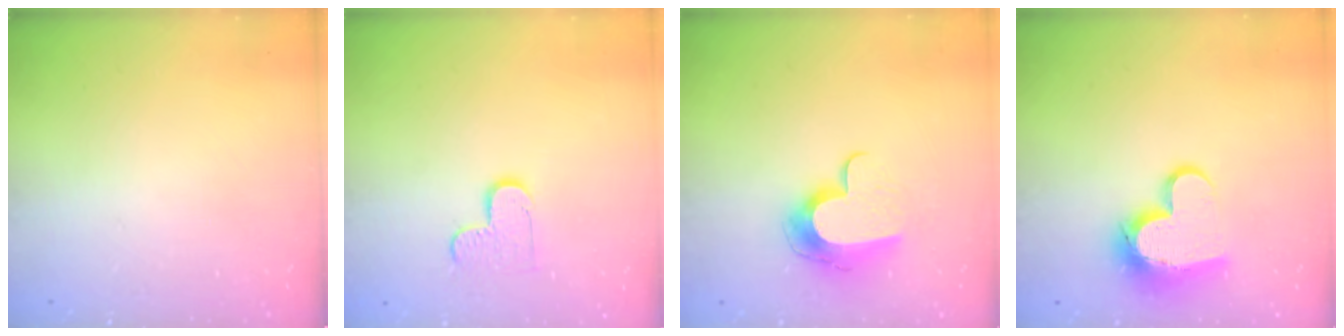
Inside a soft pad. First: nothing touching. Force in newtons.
{"total": 6.3, "press": 6.3, "slide": 0.4}
{"total": 11.5, "press": 11.5, "slide": 0.7}
{"total": 13.2, "press": 13.2, "slide": 1.1}